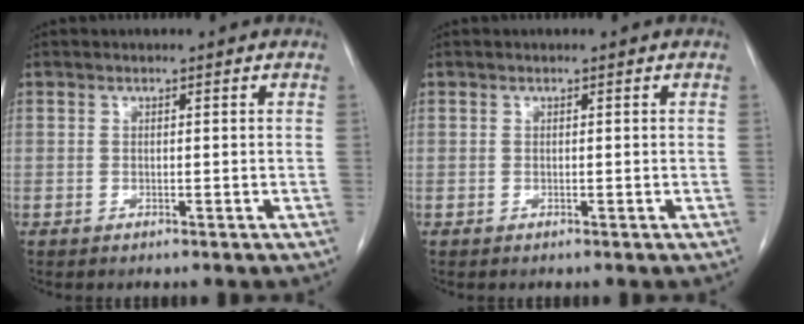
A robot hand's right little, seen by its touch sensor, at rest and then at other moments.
{"total": 0.0}